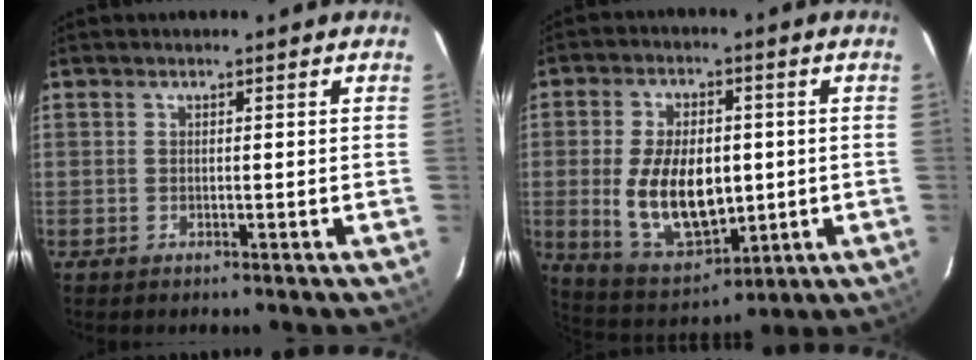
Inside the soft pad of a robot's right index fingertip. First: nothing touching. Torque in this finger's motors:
{"motor_torque": [1.06, -0.63, 0.62, 0.21]}